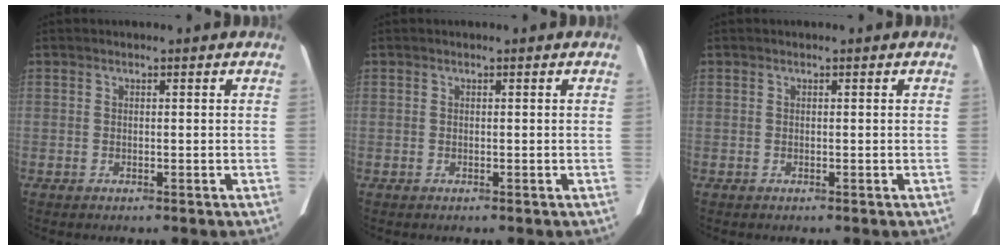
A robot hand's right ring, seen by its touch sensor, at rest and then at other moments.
{"total": 0.0}
{"total": 0.0}